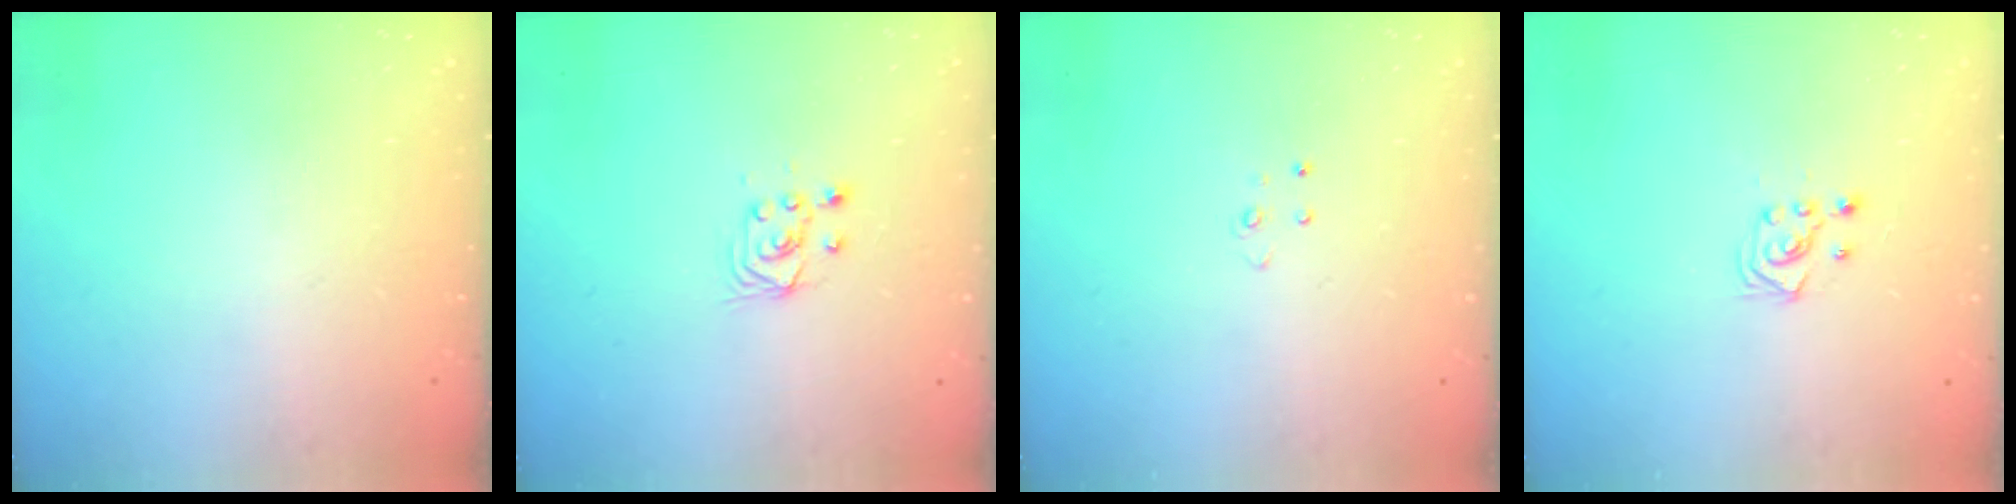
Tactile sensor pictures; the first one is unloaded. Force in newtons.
{"total": 2.9, "press": 2.7, "slide": 1.0}
{"total": 3.8, "press": 3.8, "slide": 0.3}
{"total": 3.0, "press": 2.8, "slide": 1.0}